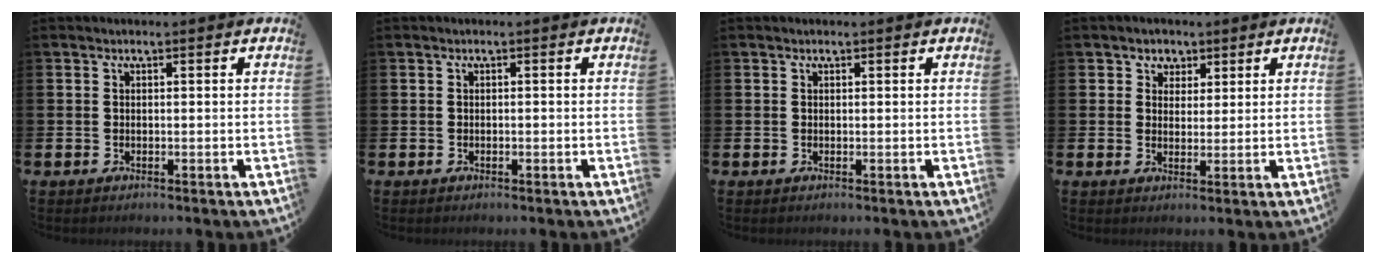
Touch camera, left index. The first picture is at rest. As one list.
[{"total": 0.0}, {"total": 0.0}, {"total": 3.0, "force": [2.0, 2.3, -0.2], "torque": [0.007, -0.001, 0.032]}]